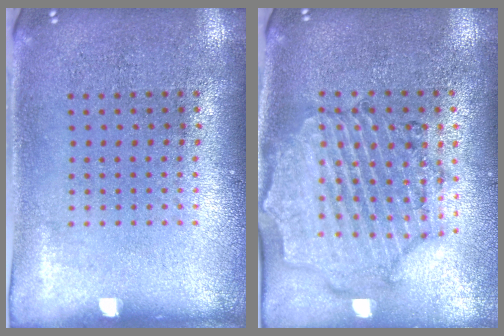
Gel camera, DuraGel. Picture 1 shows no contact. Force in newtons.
{"total": 1.6, "press": 1.6, "slide": 0.4}